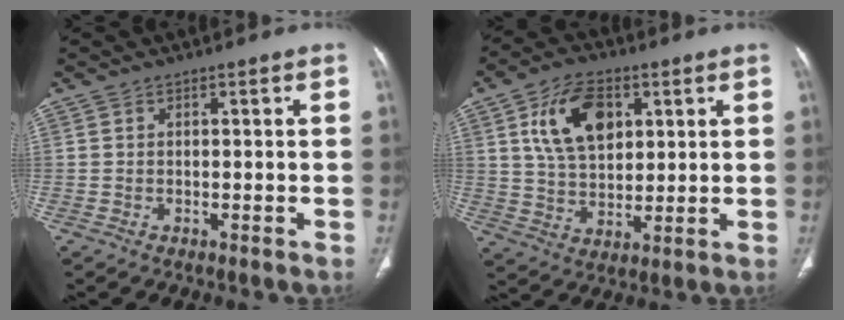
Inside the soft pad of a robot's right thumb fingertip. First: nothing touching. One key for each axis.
{"total": 13.3, "fx": 4.7, "fy": 8.3, "fz": 9.3, "tx": -0.140, "ty": -0.011, "tz": 0.088}